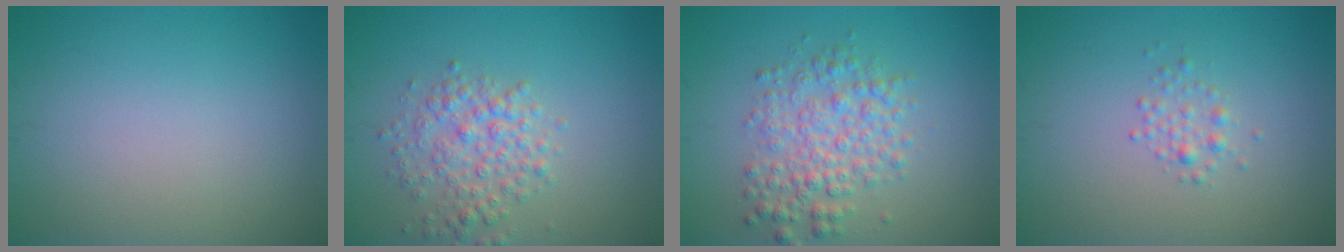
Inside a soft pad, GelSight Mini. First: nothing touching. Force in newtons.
{"total": 3.4, "press": 3.4, "slide": 0.1}
{"total": 4.2, "press": 4.2, "slide": 0.1}
{"total": 1.2, "press": 1.2, "slide": 0.1}